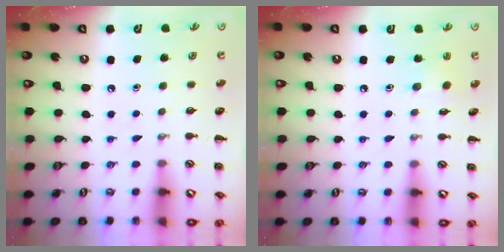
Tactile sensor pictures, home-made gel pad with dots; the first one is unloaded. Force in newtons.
{"total": 2.8, "press": 2.8, "slide": 0.7}